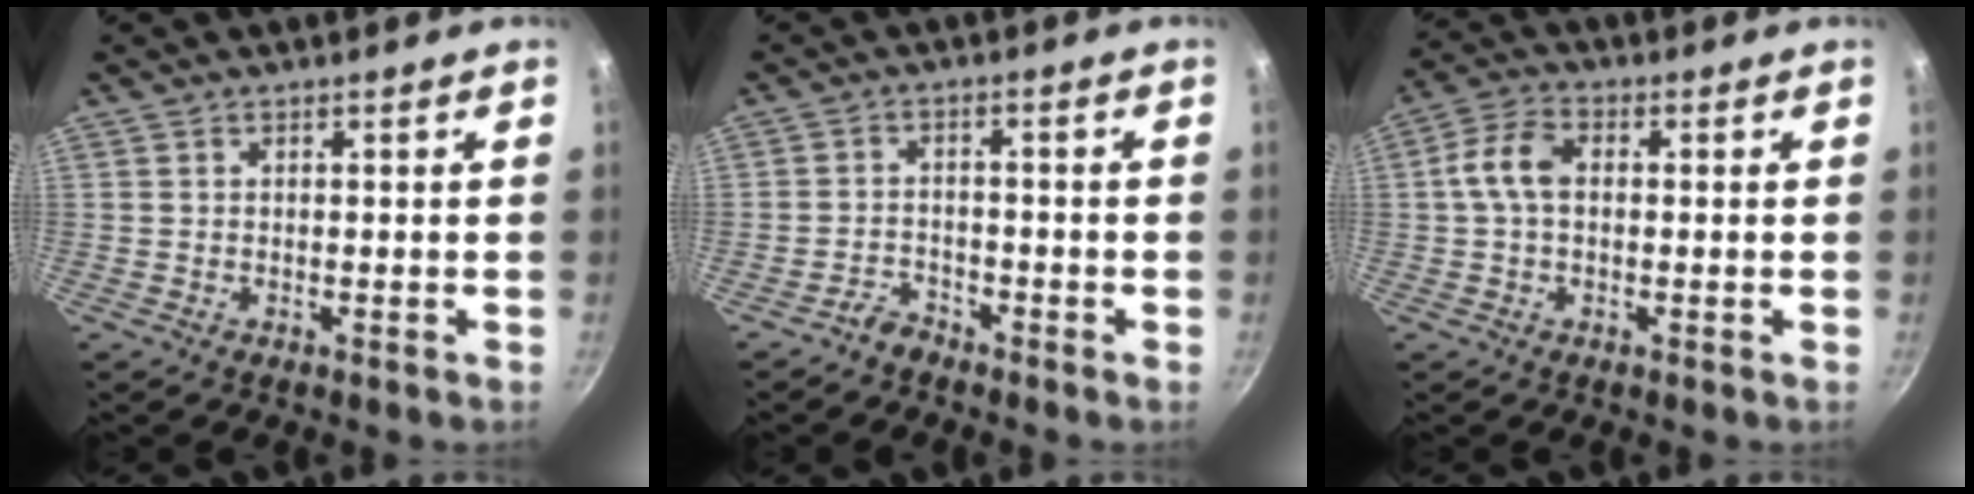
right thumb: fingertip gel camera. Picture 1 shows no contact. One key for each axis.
{"total": 2.7, "fx": -2.5, "fy": 1.0, "fz": 0.4, "tx": 0.003, "ty": 0.030, "tz": -0.045}
{"total": 7.0, "fx": 0.5, "fy": 4.3, "fz": 5.5, "tx": -0.113, "ty": 0.023, "tz": 0.001}